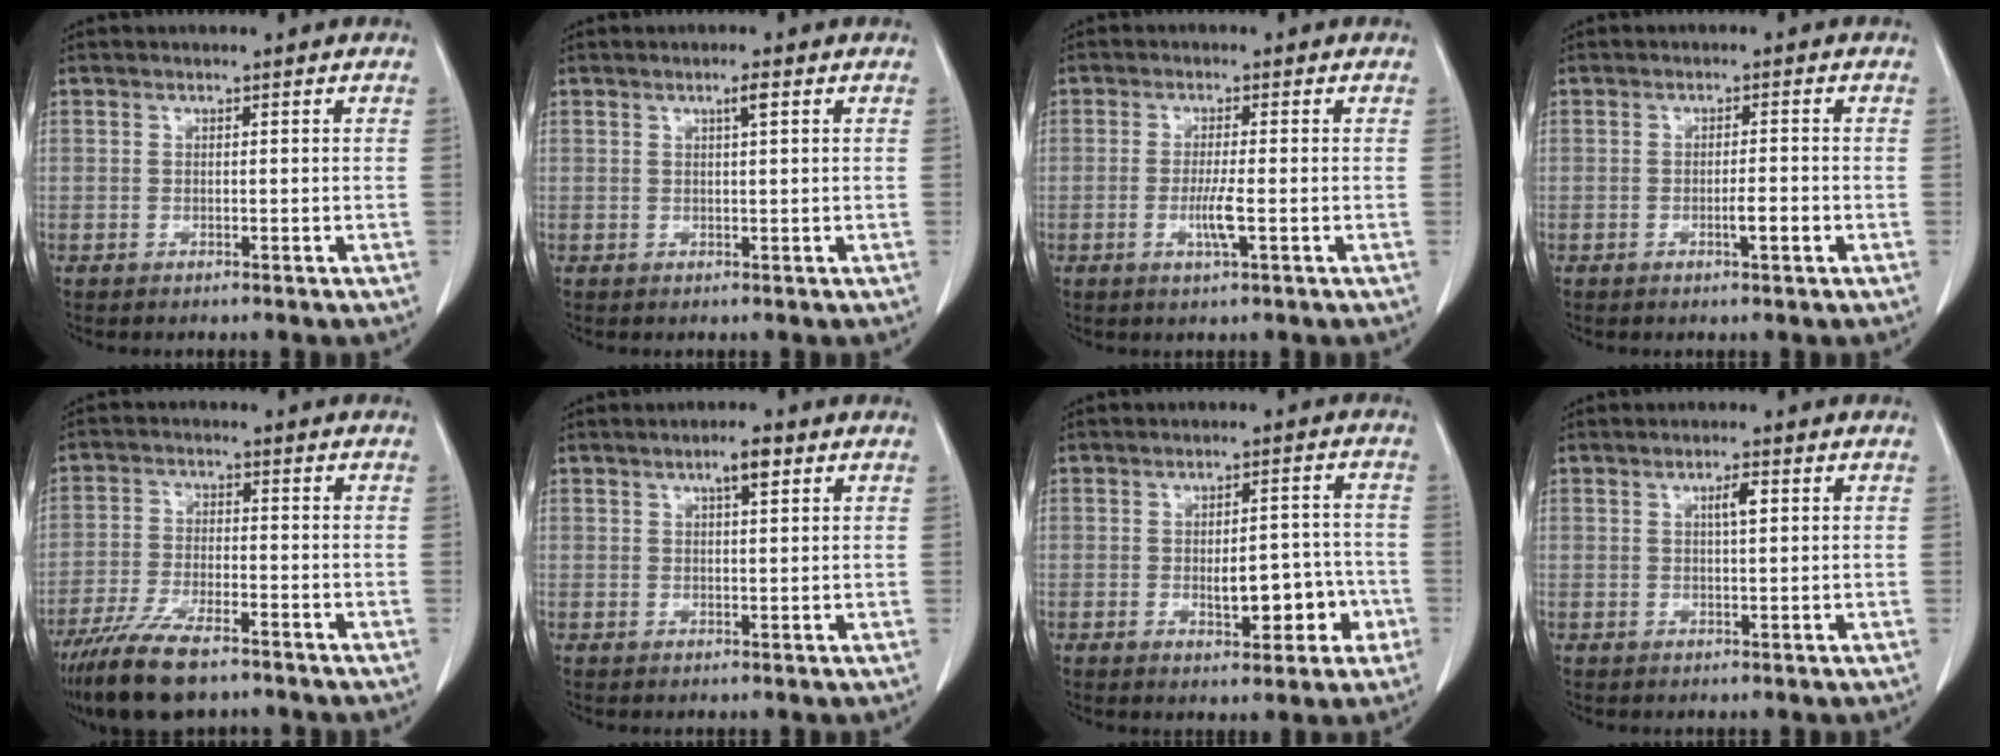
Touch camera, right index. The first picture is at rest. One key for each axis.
{"total": 2.0, "fx": 0.9, "fy": 0.3, "fz": 1.7, "tx": -0.032, "ty": 0.002, "tz": 0.017}
{"total": 4.0, "fx": -1.1, "fy": 0.2, "fz": 3.8, "tx": -0.077, "ty": -0.006, "tz": -0.019}
{"total": 2.9, "fx": -1.0, "fy": 0.6, "fz": 2.7, "tx": -0.047, "ty": 0.001, "tz": -0.012}
{"total": 12.3, "fx": -9.0, "fy": 3.7, "fz": 7.6, "tx": -0.146, "ty": -0.024, "tz": -0.157}
{"total": 3.6, "fx": 1.8, "fy": 1.0, "fz": 2.9, "tx": -0.053, "ty": 0.003, "tz": 0.032}
{"total": 8.2, "fx": -2.2, "fy": 3.6, "fz": 7.0, "tx": -0.093, "ty": 0.020, "tz": -0.020}
{"total": 2.8, "fx": 0.9, "fy": 0.7, "fz": 2.6, "tx": -0.047, "ty": 0.003, "tz": 0.017}